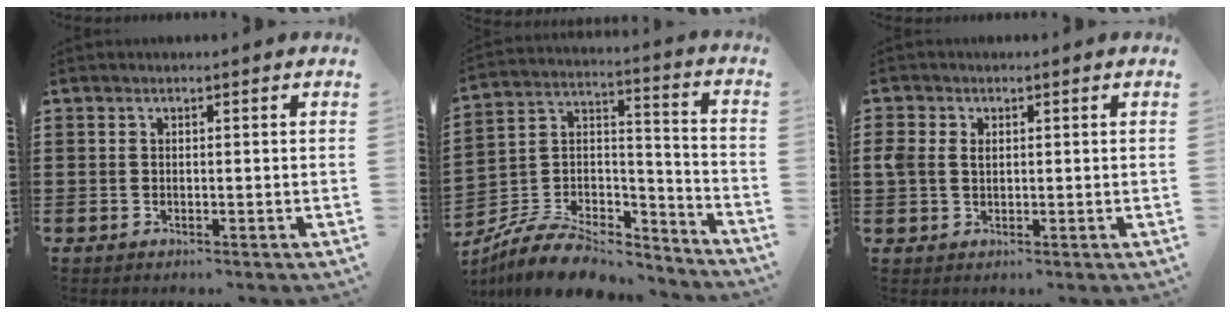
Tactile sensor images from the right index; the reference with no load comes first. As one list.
[{"total": 8.7, "force": [-7.7, 2.5, 3.2], "torque": [-0.066, 0.015, -0.151]}, {"total": 2.1, "force": [0.5, 1.6, 1.3], "torque": [-0.028, 0.009, 0.008]}]